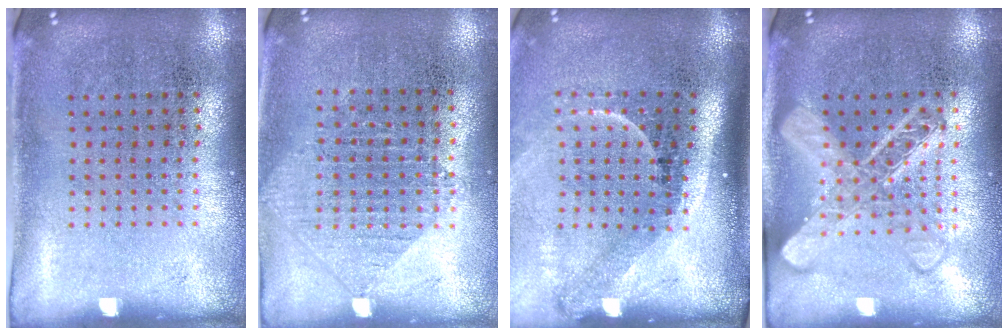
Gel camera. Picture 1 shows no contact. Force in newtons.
{"total": 0.9, "press": 0.9, "slide": 0.2}
{"total": 2.2, "press": 1.5, "slide": 1.7}
{"total": 2.8, "press": 2.8, "slide": 0.5}